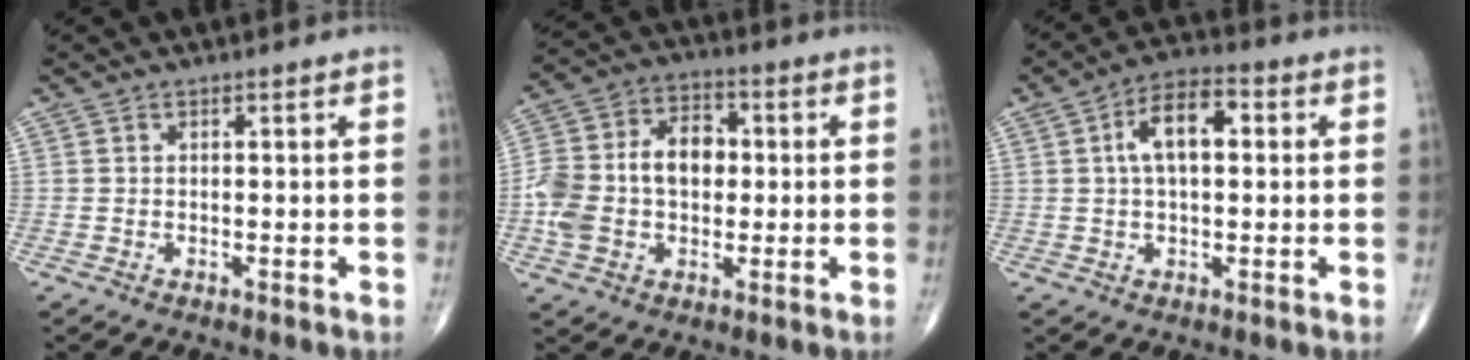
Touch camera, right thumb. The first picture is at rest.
{"total": 15.0, "force": [-0.2, 10.2, 10.9], "torque": [-0.199, 0.037, -0.006]}
{"total": 9.4, "force": [1.8, 4.8, 7.8], "torque": [-0.130, 0.021, 0.024]}